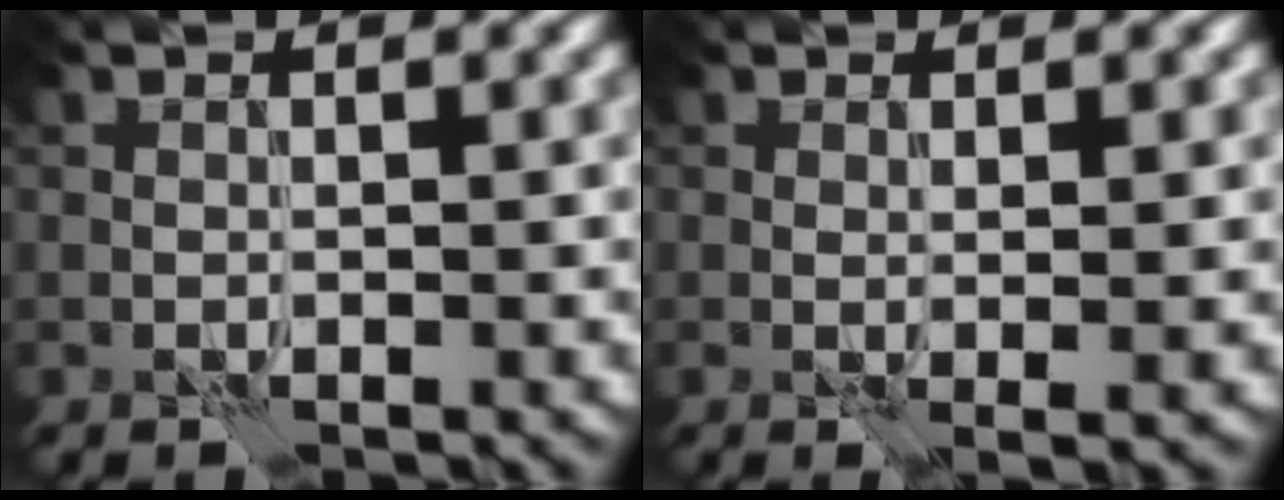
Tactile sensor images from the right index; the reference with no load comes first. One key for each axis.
{"total": 1.8, "fx": 0.2, "fy": 0.3, "fz": 1.8, "tx": -0.029, "ty": -0.001, "tz": 0.001}